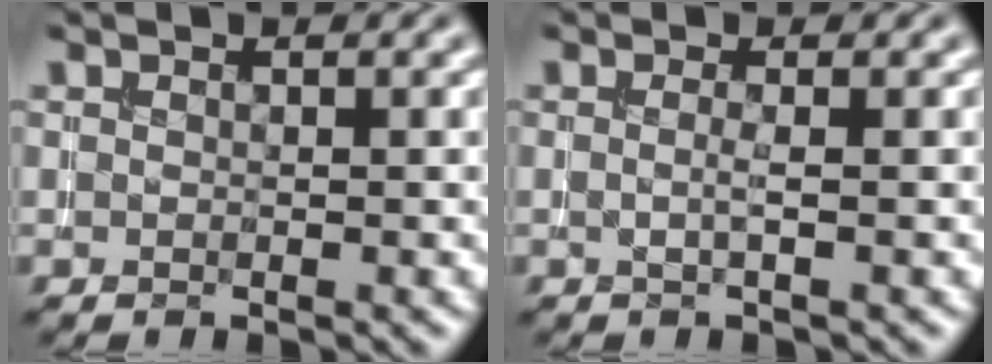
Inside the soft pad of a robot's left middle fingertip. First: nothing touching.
{"total": 1.1, "force": [-0.1, 0.2, 1.1], "torque": [-0.020, -0.005, -0.006]}